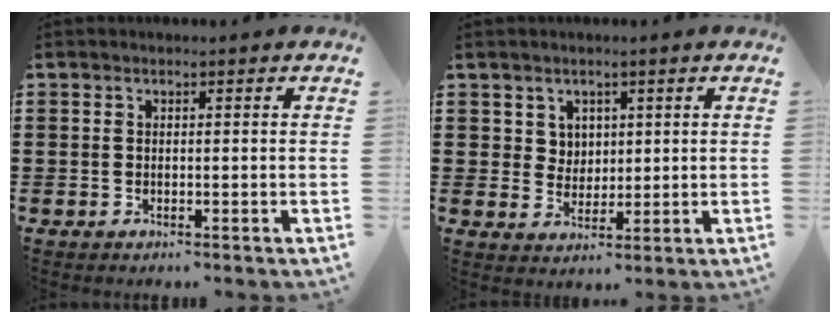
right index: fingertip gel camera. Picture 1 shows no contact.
{"total": 1.3, "force": [1.0, 0.8, 0.2], "torque": [-0.006, 0.003, 0.019]}